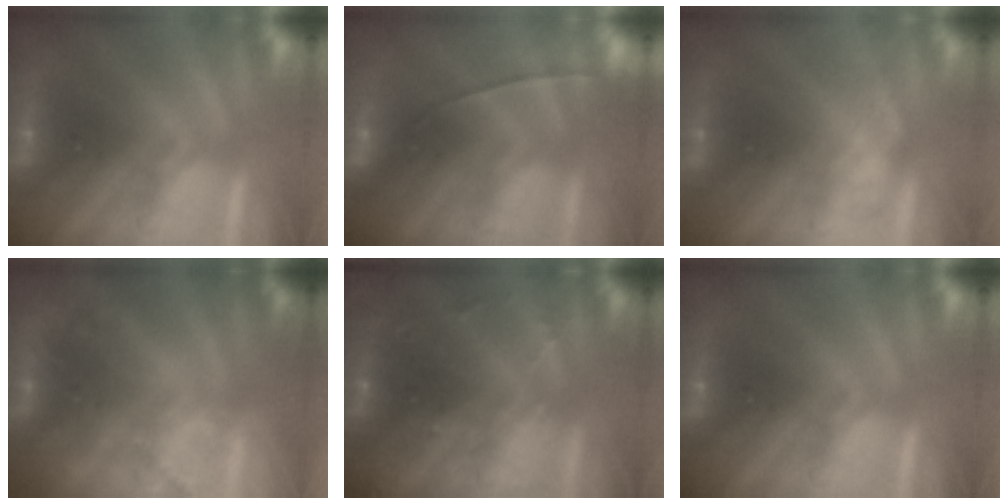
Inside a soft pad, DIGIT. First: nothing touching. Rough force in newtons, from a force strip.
{"total": 1.9}
{"total": 2.8}
{"total": 2.3}
{"total": 8.4}
{"total": 0.0}